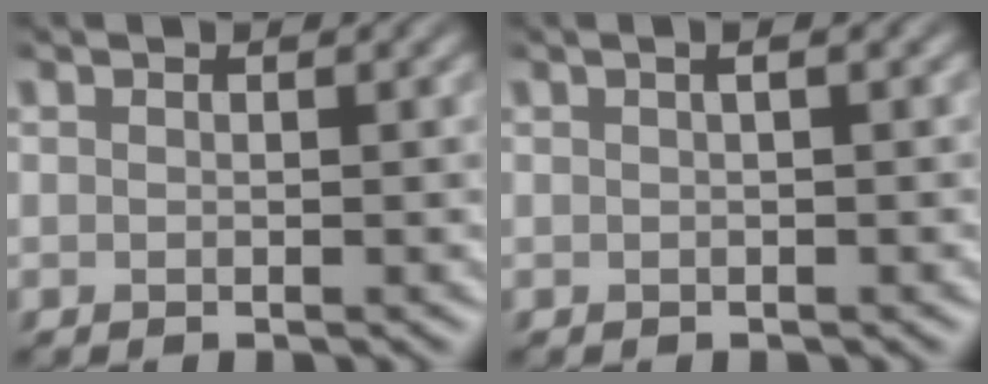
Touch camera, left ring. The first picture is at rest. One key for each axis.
{"total": 1.4, "fx": 0.5, "fy": 0.4, "fz": 1.2, "tx": -0.017, "ty": 0.006, "tz": 0.002}